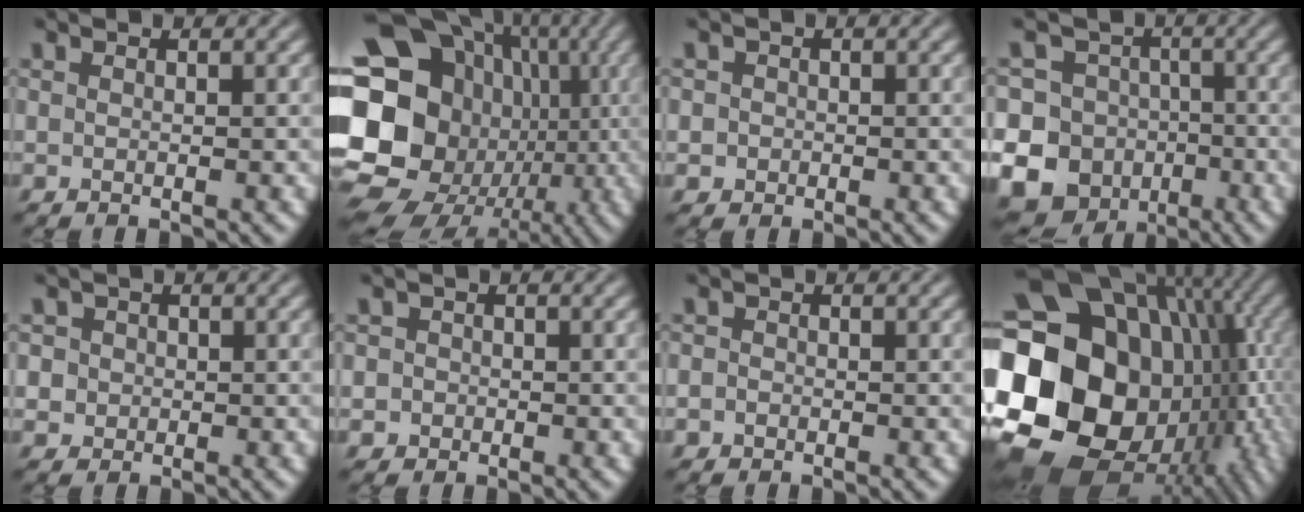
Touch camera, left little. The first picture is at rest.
{"total": 22.3, "force": [-1.9, 19.7, 10.3], "torque": [-0.202, 0.010, -0.071]}
{"total": 1.3, "force": [0.0, 1.3, 0.2], "torque": [0.012, -0.003, -0.004]}
{"total": 17.8, "force": [-6.2, 16.1, 4.6], "torque": [-0.126, -0.026, -0.122]}
{"total": 3.6, "force": [0.9, 3.2, 1.3], "torque": [-0.007, 0.021, 0.002]}
{"total": 1.8, "force": [0.0, 1.8, 0.4], "torque": [0.016, 0.006, -0.015]}
{"total": 1.2, "force": [-0.4, 1.1, 0.4], "torque": [0.005, -0.003, -0.011]}
{"total": 23.6, "force": [-3.4, 18.9, 13.7], "torque": [-0.254, -0.014, -0.086]}